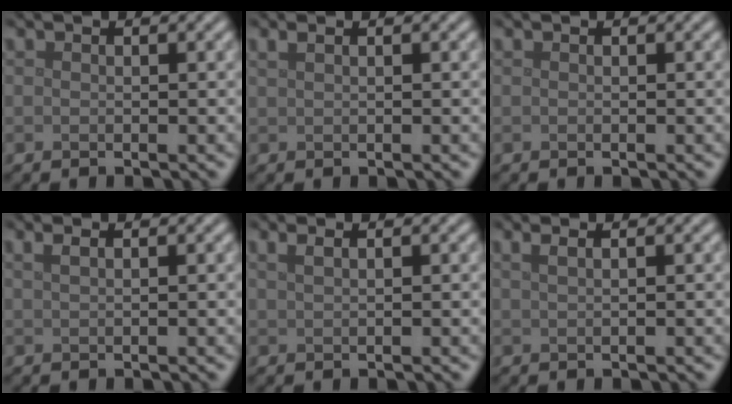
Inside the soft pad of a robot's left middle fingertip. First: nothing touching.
{"total": 1.1, "force": [0.7, 0.4, 0.7], "torque": [-0.014, 0.004, 0.011]}
{"total": 0.0}
{"total": 1.4, "force": [0.9, 0.6, 1.0], "torque": [-0.014, -0.001, 0.011]}
{"total": 1.6, "force": [0.9, 0.7, 1.1], "torque": [-0.013, 0.000, 0.011]}
{"total": 2.1, "force": [1.2, 1.0, 1.4], "torque": [-0.011, 0.000, 0.003]}